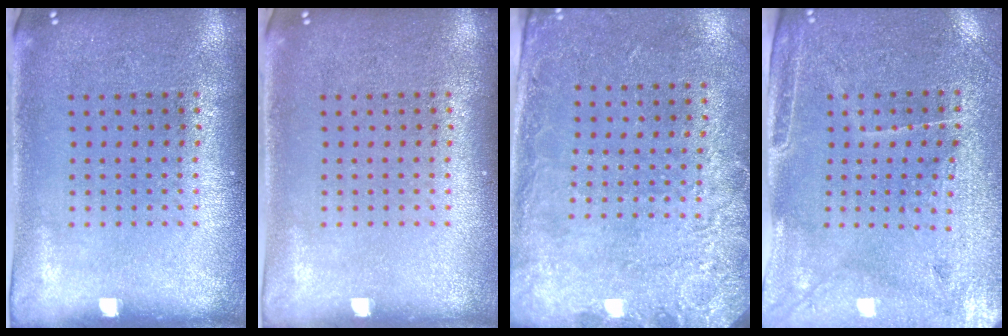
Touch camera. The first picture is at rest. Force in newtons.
{"total": 0.0}
{"total": 2.6, "press": 2.0, "slide": 1.7}
{"total": 3.2, "press": 2.9, "slide": 1.3}